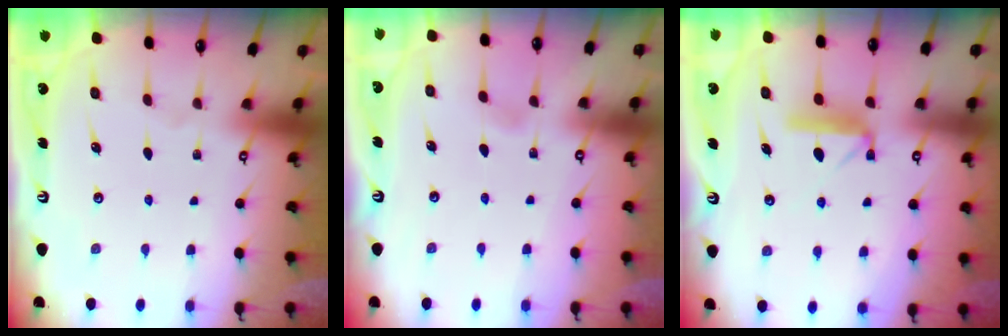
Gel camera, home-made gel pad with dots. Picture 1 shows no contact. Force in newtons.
{"total": 3.1, "press": 3.1, "slide": 0.3}
{"total": 9.1, "press": 9.1, "slide": 0.3}